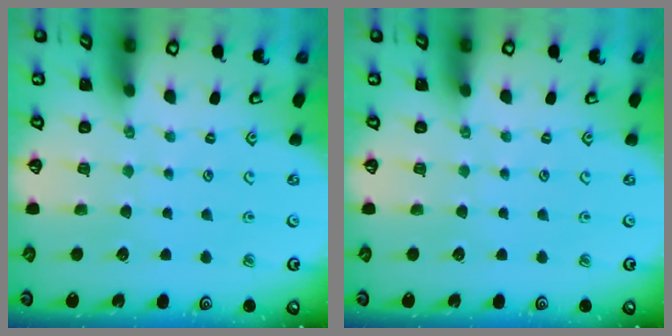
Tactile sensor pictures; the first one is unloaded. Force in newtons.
{"total": 0.0}